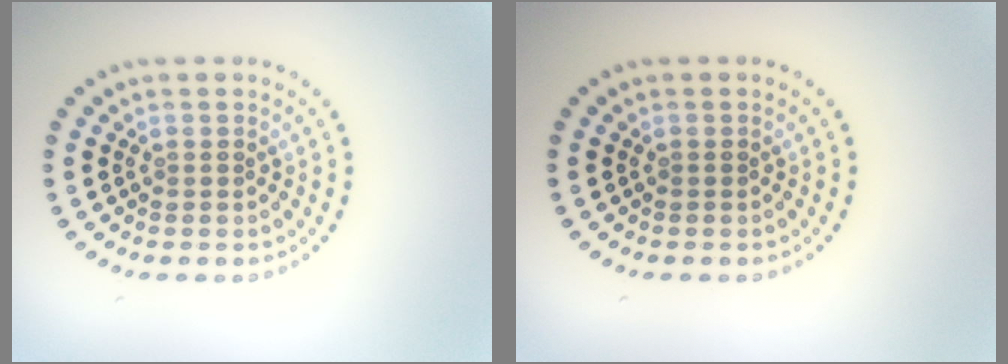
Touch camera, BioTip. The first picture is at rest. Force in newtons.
{"total": 0.0}